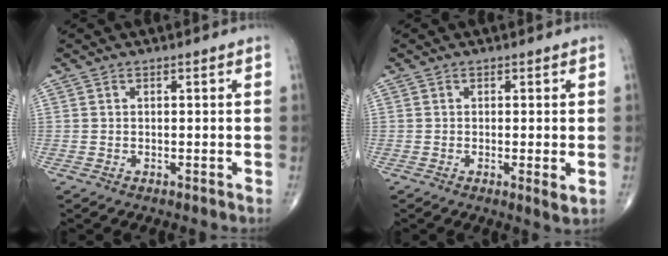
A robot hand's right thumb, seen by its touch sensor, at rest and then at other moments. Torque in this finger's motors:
{"motor_torque": [-0.29, 0.10, -0.28, -0.20, 0.00]}